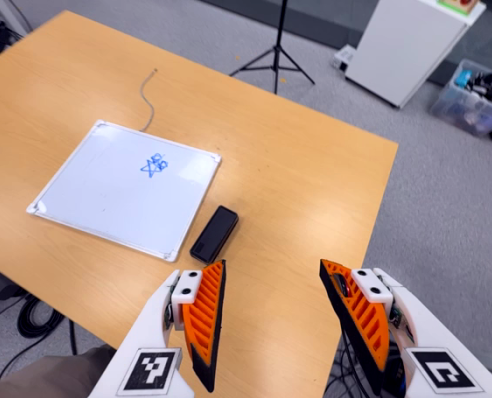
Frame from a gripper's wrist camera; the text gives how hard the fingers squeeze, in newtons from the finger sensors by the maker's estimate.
{"total": 0.0}